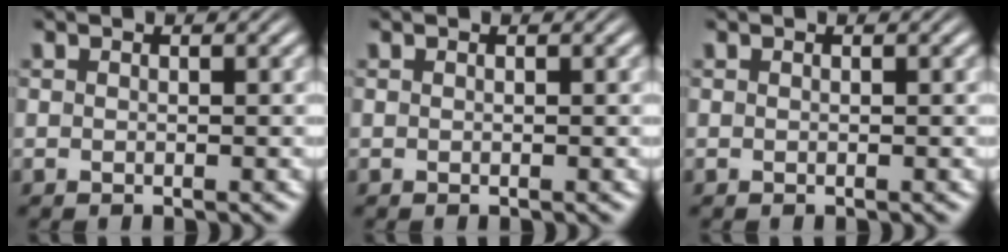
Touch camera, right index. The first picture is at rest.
{"total": 0.0}
{"total": 0.0}